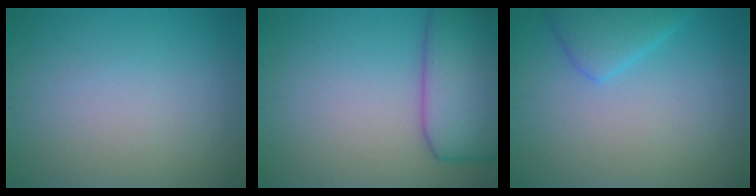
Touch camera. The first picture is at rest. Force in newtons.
{"total": 8.5, "press": 8.5, "slide": 0.2}
{"total": 3.1, "press": 3.1, "slide": 0.1}